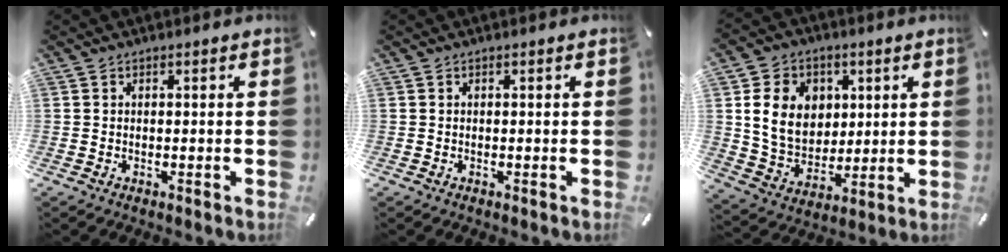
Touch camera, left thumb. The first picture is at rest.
{"total": 0.0}
{"total": 13.2, "force": [3.1, 11.2, 6.2], "torque": [-0.126, 0.002, 0.061]}